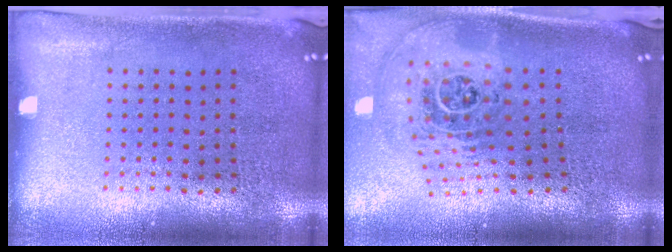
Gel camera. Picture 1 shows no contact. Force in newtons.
{"total": 2.8, "press": 1.8, "slide": 2.1}